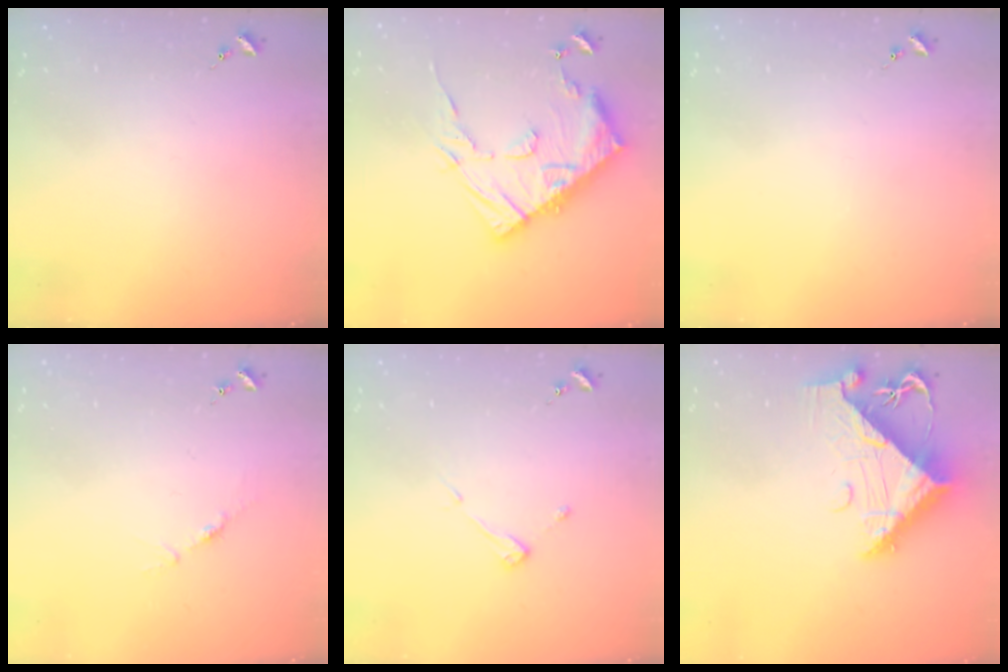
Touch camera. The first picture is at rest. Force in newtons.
{"total": 17.0, "press": 16.9, "slide": 1.5}
{"total": 0.0}
{"total": 3.8, "press": 3.8, "slide": 0.5}
{"total": 3.8, "press": 3.8, "slide": 0.3}
{"total": 12.6, "press": 12.5, "slide": 1.3}